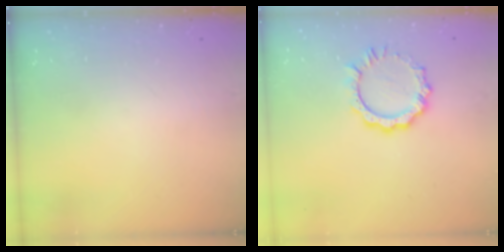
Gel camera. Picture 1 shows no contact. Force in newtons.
{"total": 7.7, "press": 7.7, "slide": 0.7}